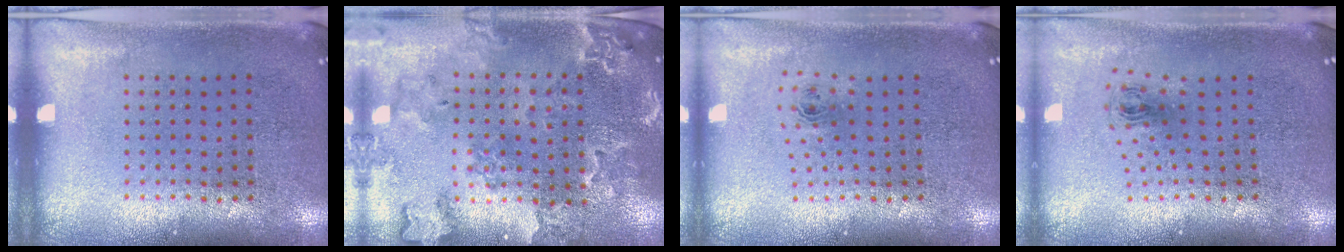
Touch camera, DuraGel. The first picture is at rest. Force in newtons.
{"total": 1.8, "press": 1.8, "slide": 0.3}
{"total": 0.8, "press": 0.3, "slide": 0.7}
{"total": 0.8, "press": 0.4, "slide": 0.7}